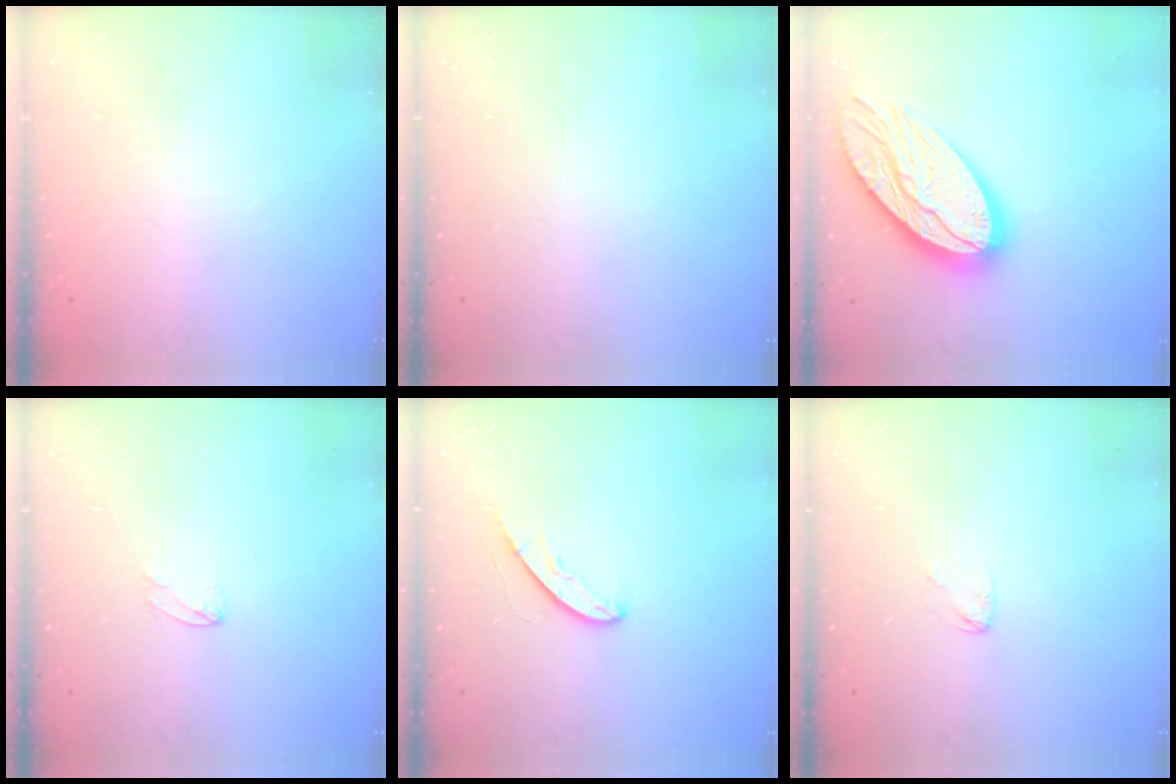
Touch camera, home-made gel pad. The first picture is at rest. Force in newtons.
{"total": 0.0}
{"total": 20.4, "press": 20.3, "slide": 1.7}
{"total": 2.7, "press": 2.7, "slide": 0.2}
{"total": 5.2, "press": 5.2, "slide": 0.5}
{"total": 2.8, "press": 2.8, "slide": 0.2}